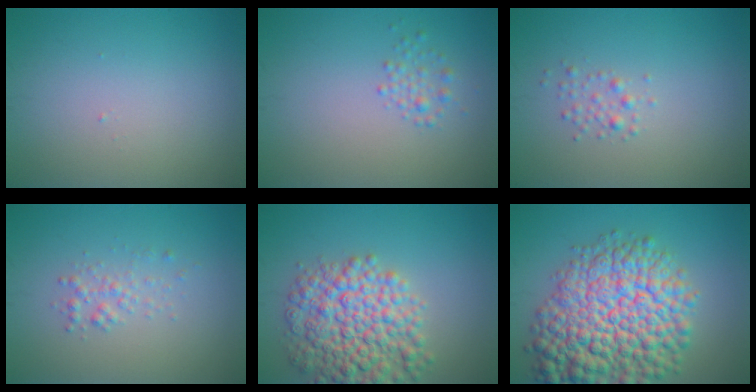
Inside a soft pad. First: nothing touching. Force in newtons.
{"total": 1.4, "press": 1.4, "slide": 0.1}
{"total": 1.2, "press": 1.2, "slide": 0.0}
{"total": 1.4, "press": 1.4, "slide": 0.1}
{"total": 8.2, "press": 8.2, "slide": 0.3}
{"total": 12.7, "press": 12.7, "slide": 0.5}